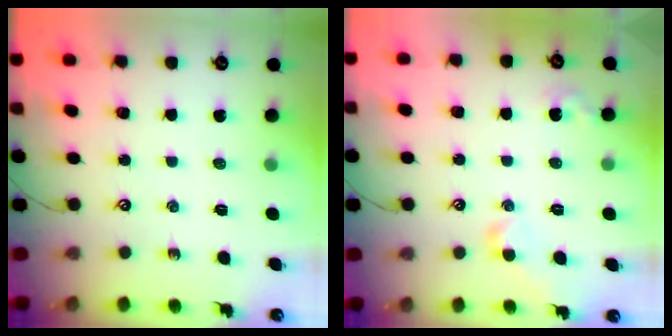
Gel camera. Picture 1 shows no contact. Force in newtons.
{"total": 4.7, "press": 4.6, "slide": 0.7}